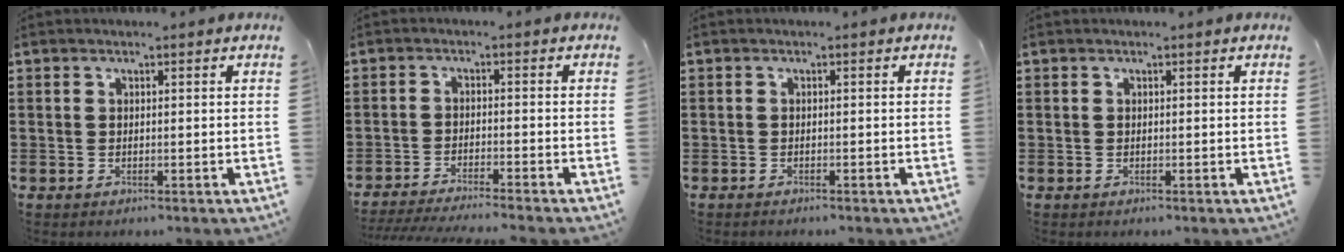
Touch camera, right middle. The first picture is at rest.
{"total": 3.2, "force": [-3.0, -0.4, 0.8], "torque": [-0.022, -0.007, -0.063]}
{"total": 0.5, "force": [-0.5, 0.0, 0.0], "torque": [-0.002, -0.001, -0.010]}
{"total": 0.0}